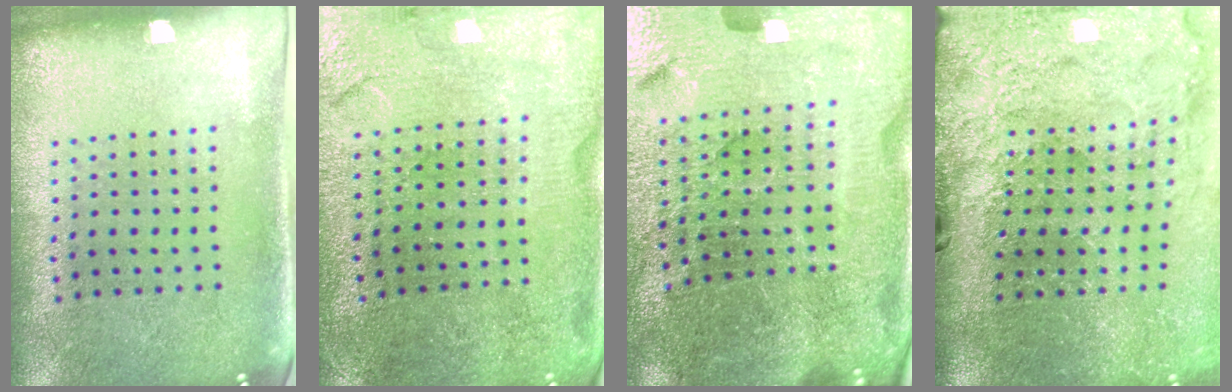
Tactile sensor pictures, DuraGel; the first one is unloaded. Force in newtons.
{"total": 1.3, "press": 1.3, "slide": 0.1}
{"total": 5.4, "press": 5.0, "slide": 1.9}
{"total": 4.7, "press": 3.6, "slide": 3.0}